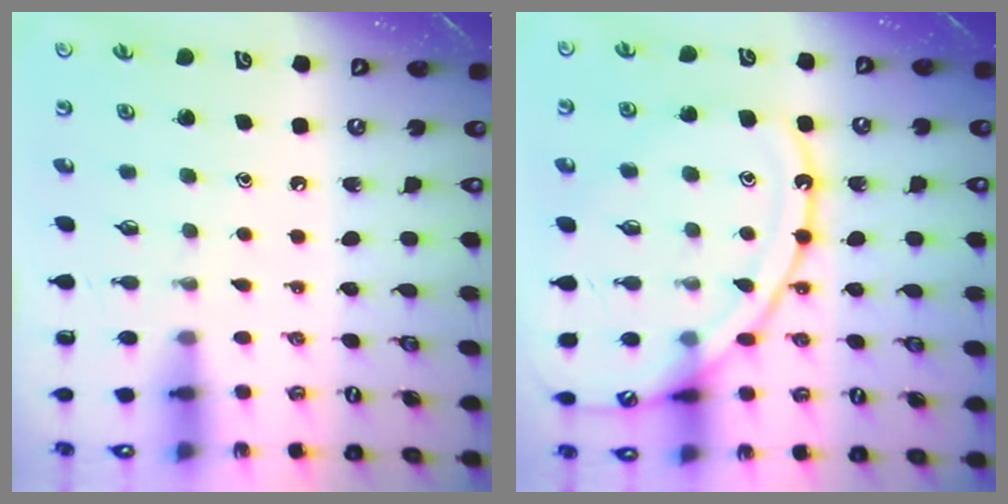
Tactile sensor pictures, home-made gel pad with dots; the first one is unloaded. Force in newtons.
{"total": 14.7, "press": 14.7, "slide": 0.7}